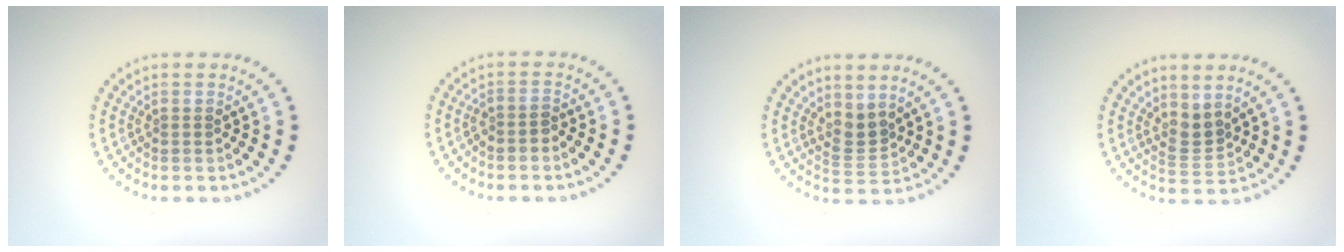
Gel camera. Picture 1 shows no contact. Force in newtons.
{"total": 1.3, "press": 1.1, "slide": 0.8}
{"total": 2.2, "press": 1.6, "slide": 1.6}
{"total": 2.3, "press": 1.6, "slide": 1.6}